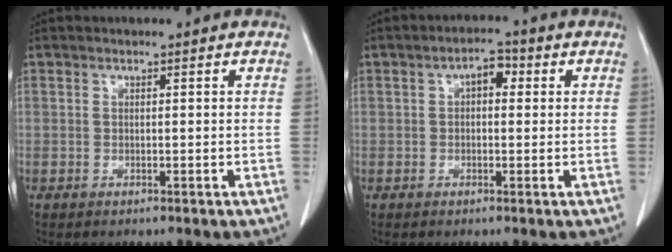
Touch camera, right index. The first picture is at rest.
{"total": 3.3, "force": [0.7, 1.7, 2.7], "torque": [-0.040, 0.016, 0.006]}